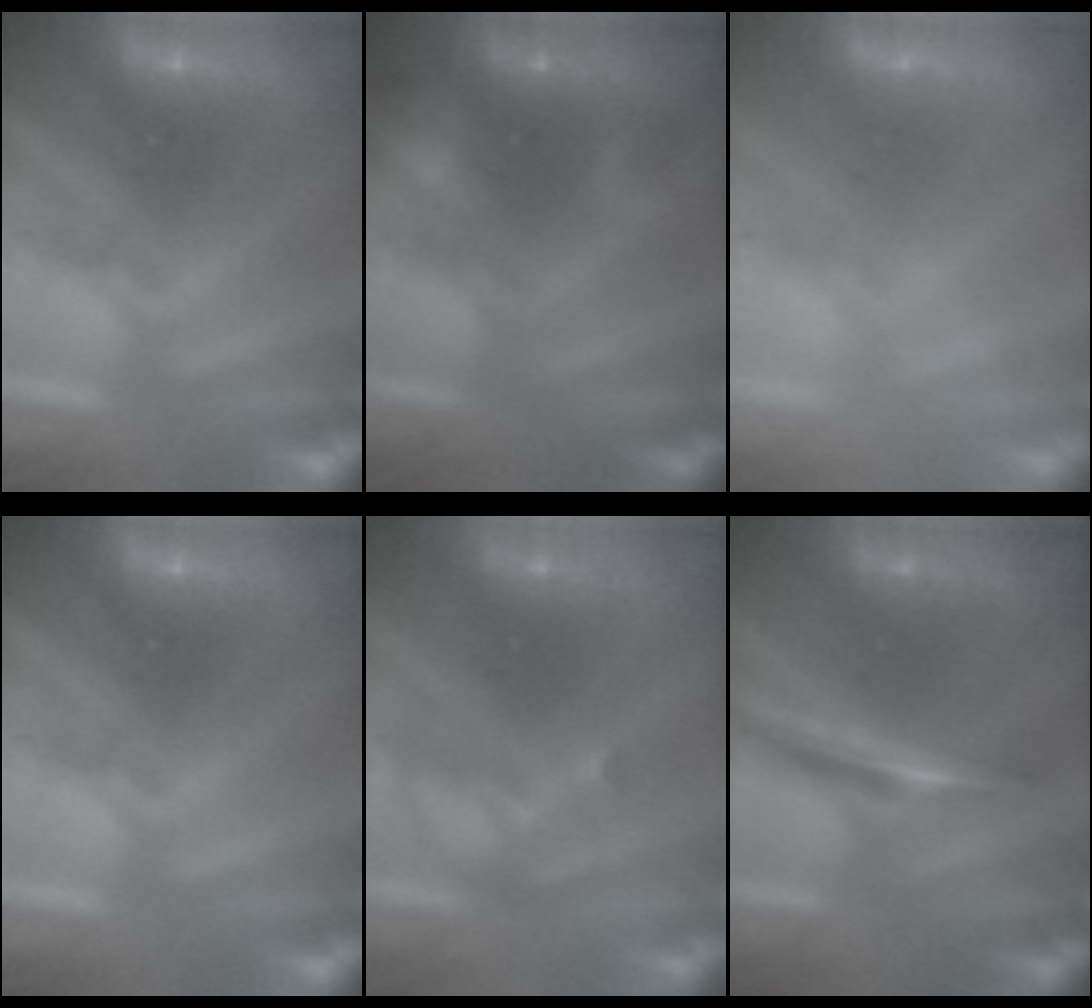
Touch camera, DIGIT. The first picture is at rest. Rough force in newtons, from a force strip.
{"total": 2.3}
{"total": 2.2}
{"total": 0.0}
{"total": 2.4}
{"total": 1.9}